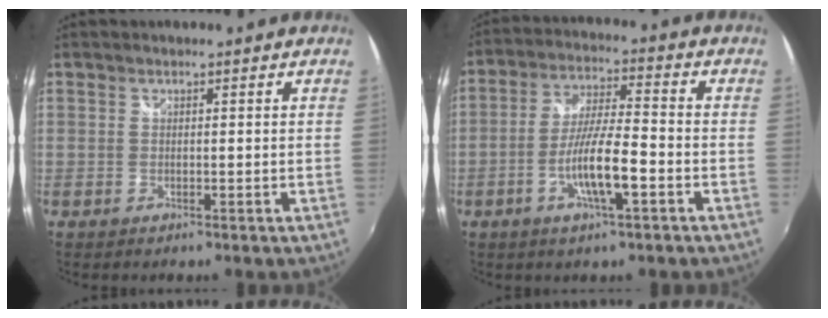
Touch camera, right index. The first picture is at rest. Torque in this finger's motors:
{"motor_torque": [1.55, -0.59, 0.73, 0.18]}